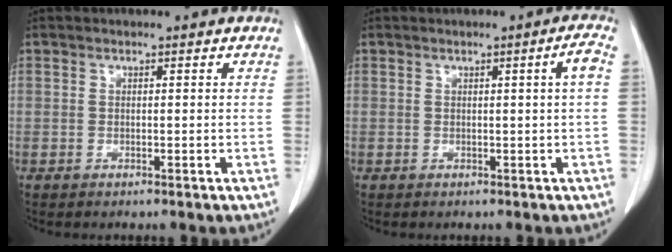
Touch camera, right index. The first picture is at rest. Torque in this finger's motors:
{"motor_torque": [0.19, -0.08, 0.08, 0.02]}